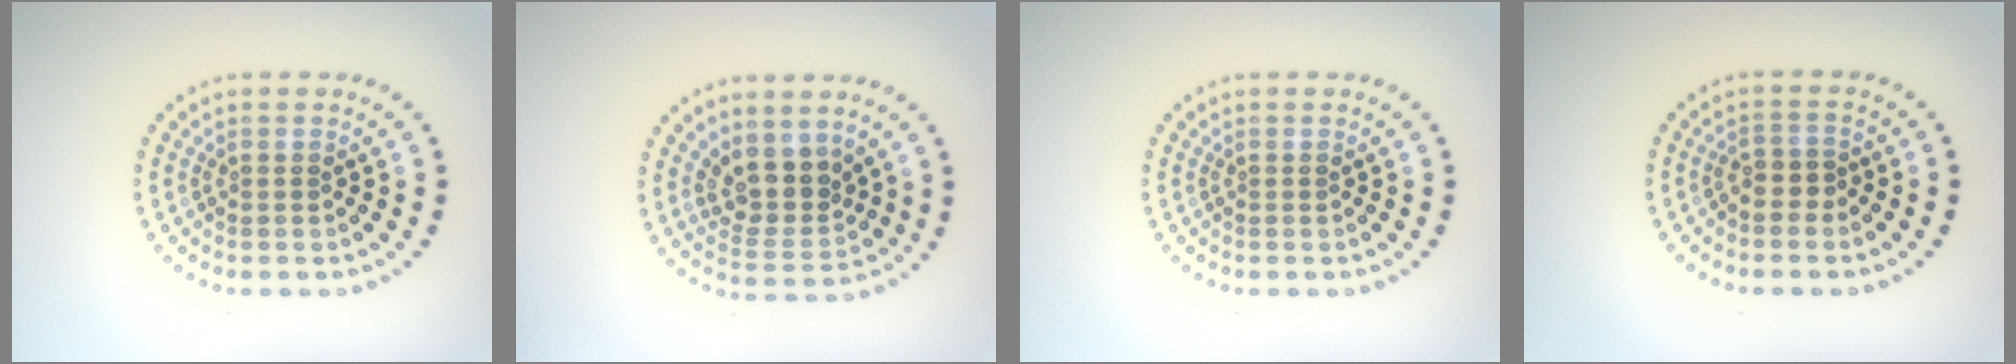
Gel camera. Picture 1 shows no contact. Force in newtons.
{"total": 3.8, "press": 3.1, "slide": 2.1}
{"total": 0.0}
{"total": 1.5, "press": 1.2, "slide": 0.9}